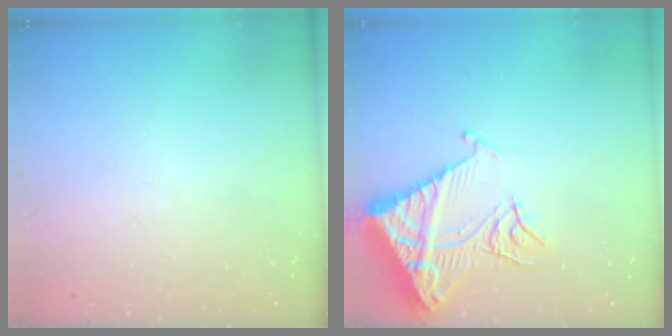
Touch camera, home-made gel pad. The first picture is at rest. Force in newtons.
{"total": 15.7, "press": 15.6, "slide": 1.7}